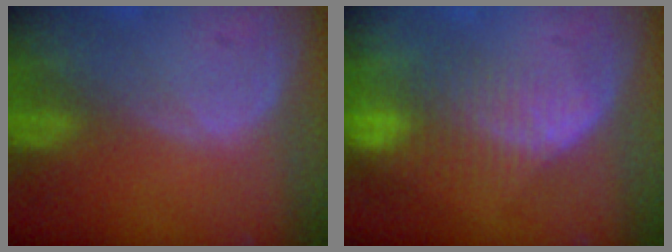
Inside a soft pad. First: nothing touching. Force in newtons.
{"total": 8.5, "press": 7.3, "slide": 4.4}